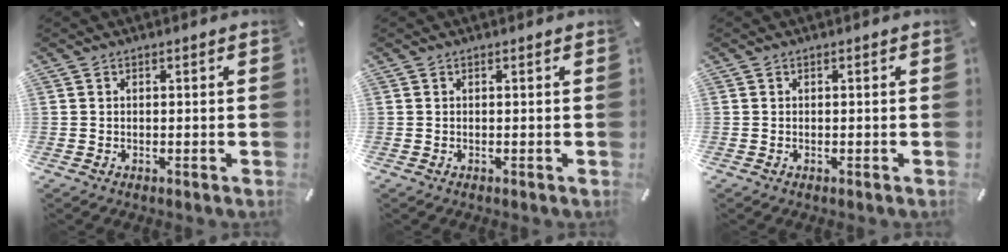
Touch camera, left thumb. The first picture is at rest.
{"total": 0.0}
{"total": 0.0}